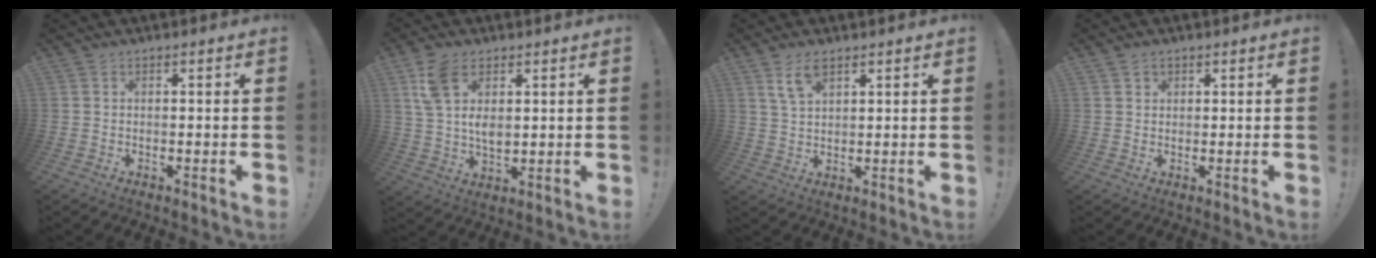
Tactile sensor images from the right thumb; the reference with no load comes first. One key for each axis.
{"total": 10.0, "fx": 4.1, "fy": 5.9, "fz": 7.0, "tx": -0.131, "ty": -0.015, "tz": 0.078}
{"total": 6.2, "fx": 3.6, "fy": 2.9, "fz": 4.1, "tx": -0.073, "ty": -0.010, "tz": 0.068}
{"total": 1.6, "fx": 1.2, "fy": 1.1, "fz": 0.3, "tx": 0.006, "ty": -0.008, "tz": 0.020}